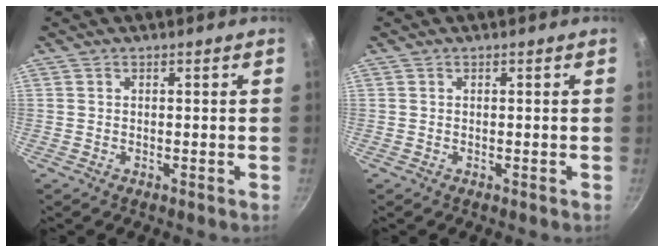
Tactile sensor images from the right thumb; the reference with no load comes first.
{"total": 0.0}